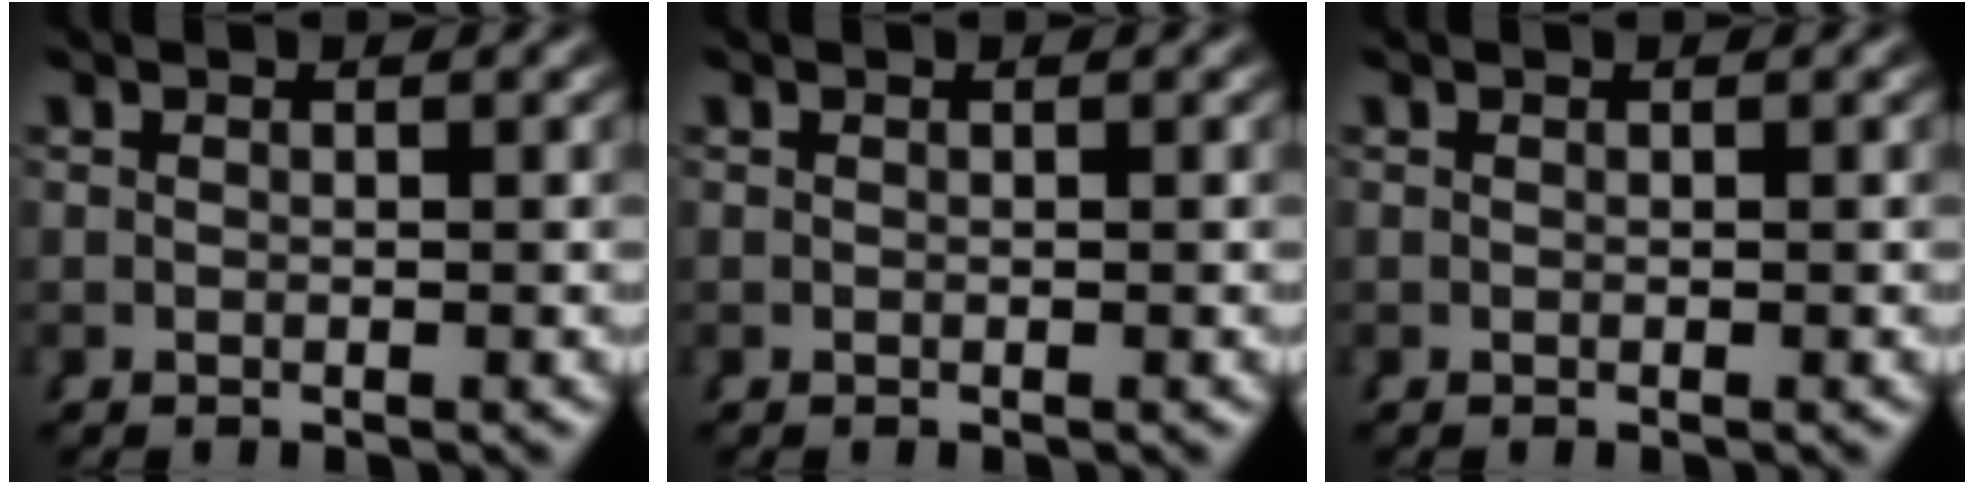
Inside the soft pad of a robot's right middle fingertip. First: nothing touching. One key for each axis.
{"total": 0.0}
{"total": 0.0}